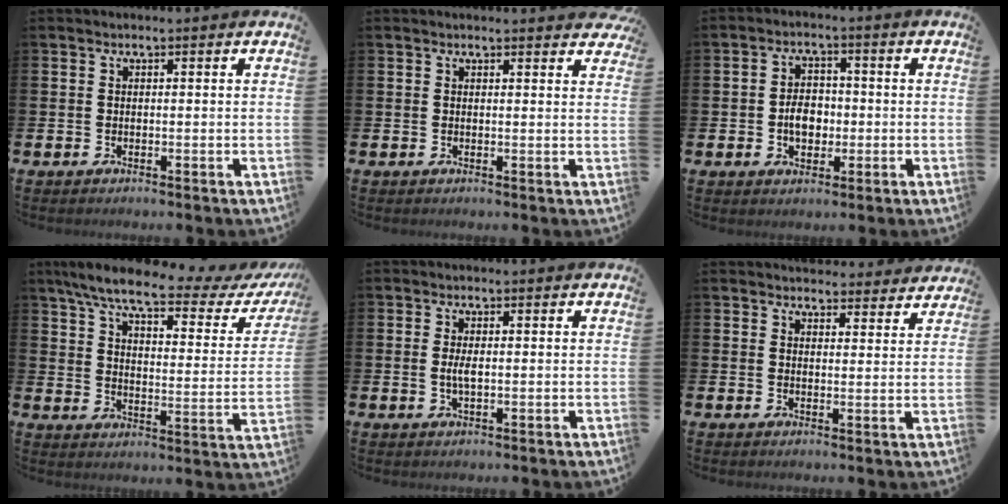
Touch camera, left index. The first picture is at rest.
{"total": 1.1, "force": [1.1, 0.1, -0.1], "torque": [0.013, -0.007, 0.017]}
{"total": 4.1, "force": [-0.8, 3.0, 2.8], "torque": [-0.037, 0.001, -0.022]}
{"total": 7.7, "force": [5.9, 1.3, 4.8], "torque": [-0.107, -0.037, 0.092]}
{"total": 2.1, "force": [-0.1, 0.7, 1.9], "torque": [-0.034, 0.000, -0.004]}
{"total": 3.9, "force": [3.8, 0.9, -0.2], "torque": [0.008, -0.026, 0.068]}